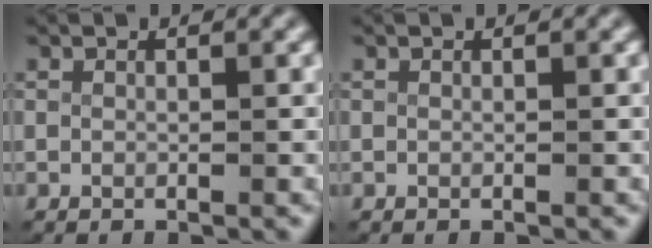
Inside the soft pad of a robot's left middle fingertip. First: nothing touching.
{"total": 0.0}